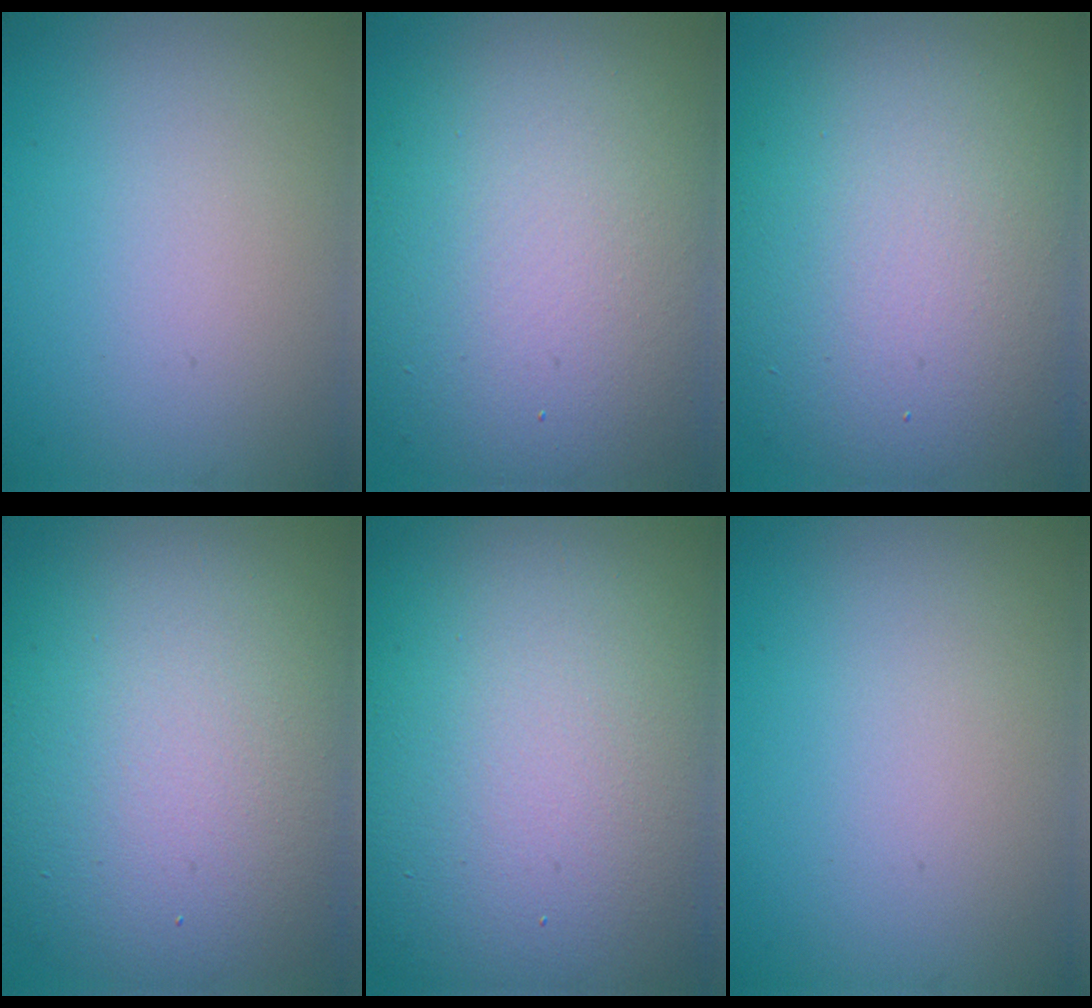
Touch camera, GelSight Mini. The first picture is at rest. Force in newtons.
{"total": 13.5, "press": 13.4, "slide": 1.2}
{"total": 13.1, "press": 13.1, "slide": 0.8}
{"total": 13.5, "press": 13.5, "slide": 0.6}
{"total": 18.2, "press": 18.1, "slide": 0.8}
{"total": 0.0}